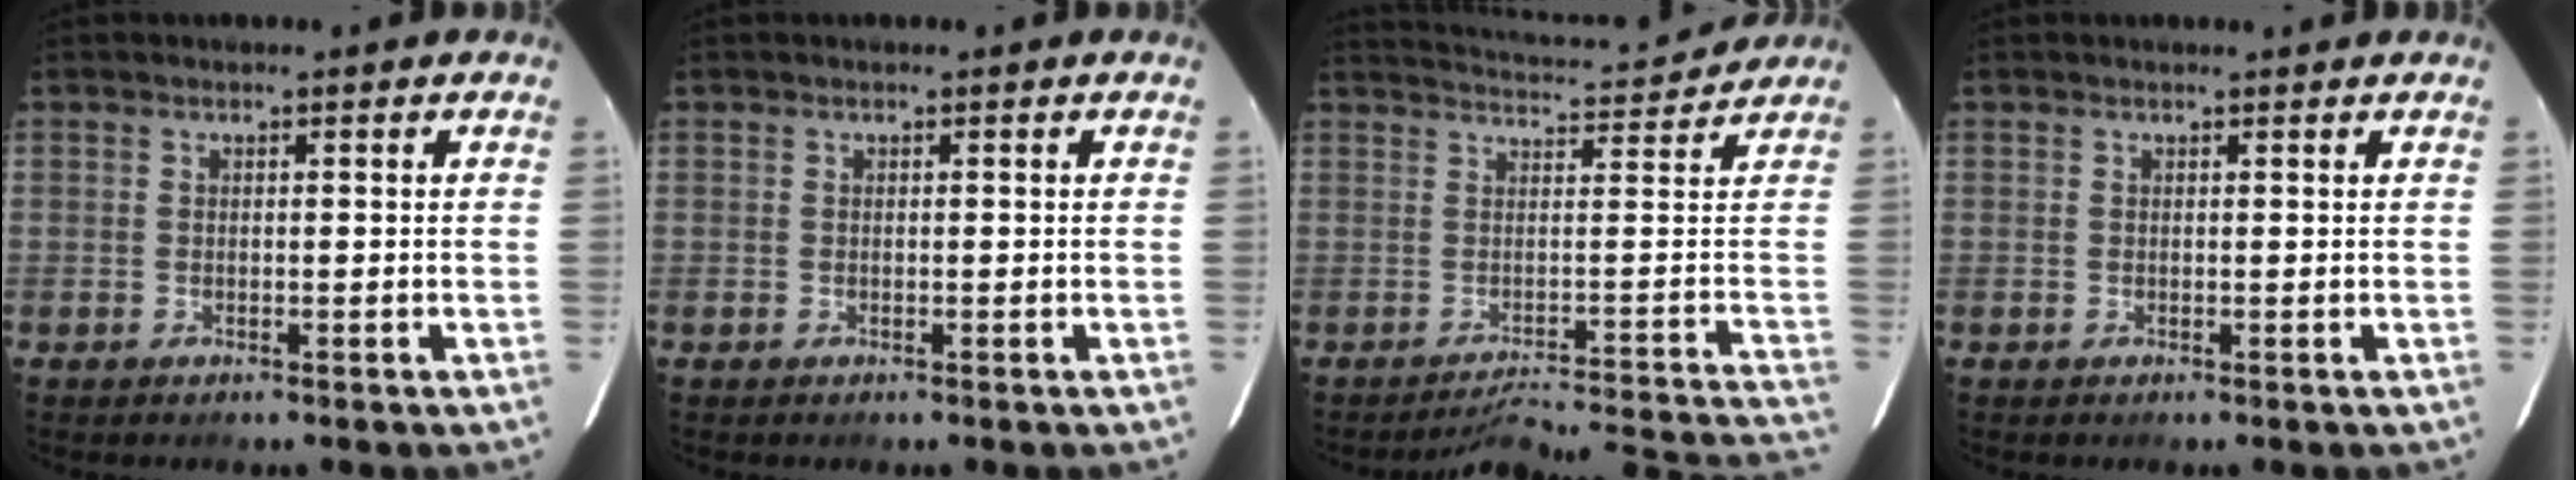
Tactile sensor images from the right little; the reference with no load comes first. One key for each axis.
{"total": 0.0}
{"total": 11.5, "fx": -6.2, "fy": -2.3, "fz": 9.4, "tx": -0.116, "ty": 0.085, "tz": -0.083}
{"total": 1.2, "fx": 1.2, "fy": 0.0, "fz": 0.2, "tx": -0.008, "ty": 0.008, "tz": 0.015}